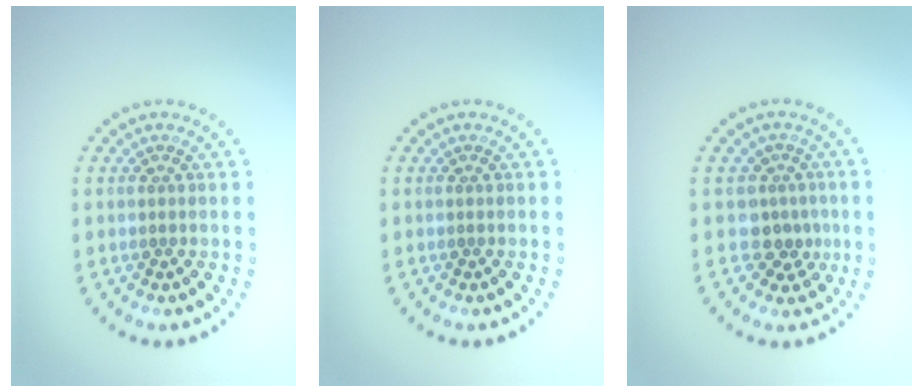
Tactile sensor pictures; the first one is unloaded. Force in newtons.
{"total": 0.0}
{"total": 2.7, "press": 2.0, "slide": 1.7}